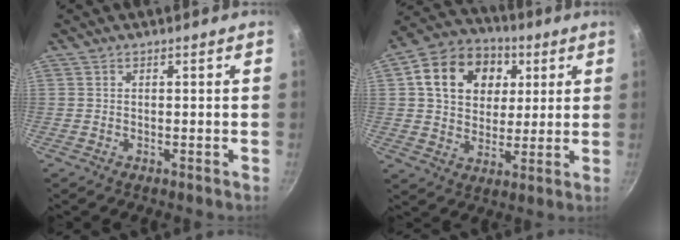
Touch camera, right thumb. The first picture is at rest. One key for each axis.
{"total": 16.4, "fx": 4.7, "fy": 12.8, "fz": 9.0, "tx": -0.133, "ty": 0.009, "tz": 0.071}